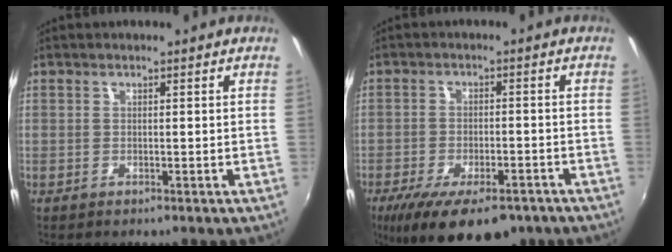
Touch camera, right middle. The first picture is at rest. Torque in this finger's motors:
{"motor_torque": [1.27, -0.86, 0.31, 0.16]}